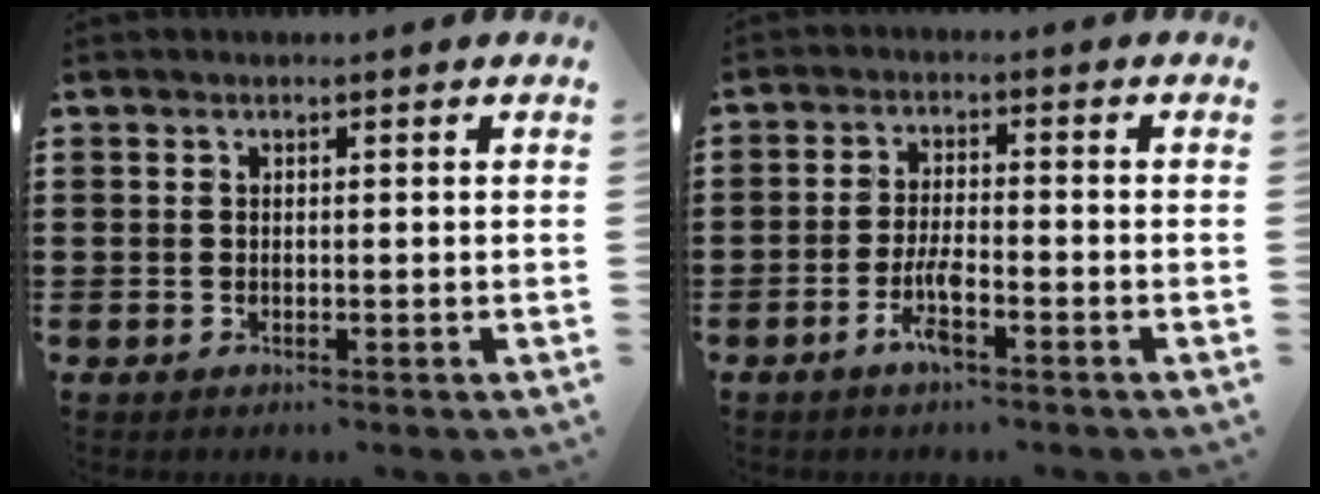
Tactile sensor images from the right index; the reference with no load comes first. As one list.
[{"total": 4.9, "force": [-2.5, 1.1, 4.1], "torque": [-0.095, -0.004, -0.051]}]